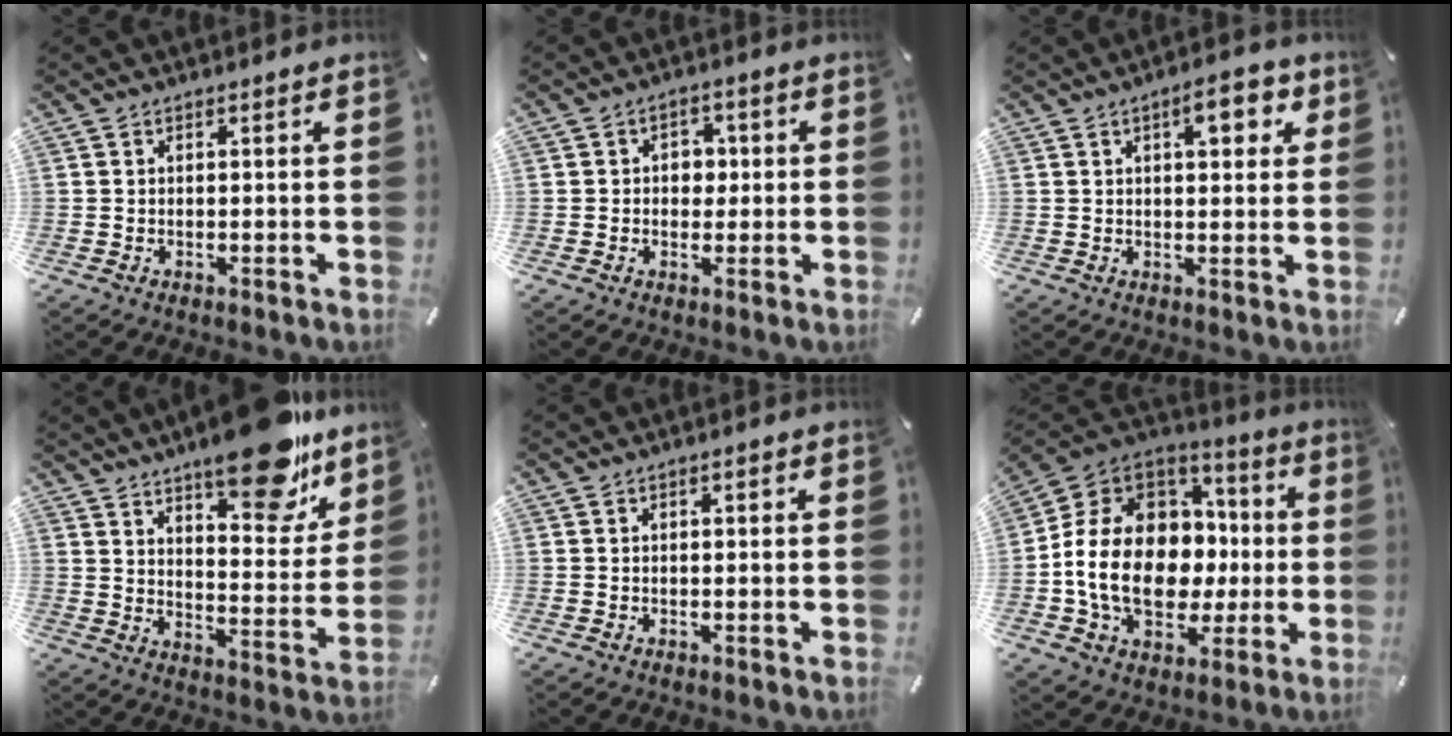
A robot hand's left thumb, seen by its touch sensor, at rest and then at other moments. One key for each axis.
{"total": 4.7, "fx": 0.0, "fy": 3.9, "fz": 2.6, "tx": -0.032, "ty": 0.001, "tz": -0.009}
{"total": 7.1, "fx": 3.0, "fy": 3.0, "fz": 5.6, "tx": -0.067, "ty": -0.010, "tz": 0.041}
{"total": 18.8, "fx": 14.2, "fy": 6.9, "fz": 10.2, "tx": -0.132, "ty": -0.106, "tz": 0.234}
{"total": 0.6, "fx": 0.1, "fy": 0.3, "fz": 0.5, "tx": -0.009, "ty": 0.003, "tz": 0.000}
{"total": 18.5, "fx": -2.7, "fy": 14.1, "fz": 11.7, "tx": -0.262, "ty": 0.006, "tz": -0.040}